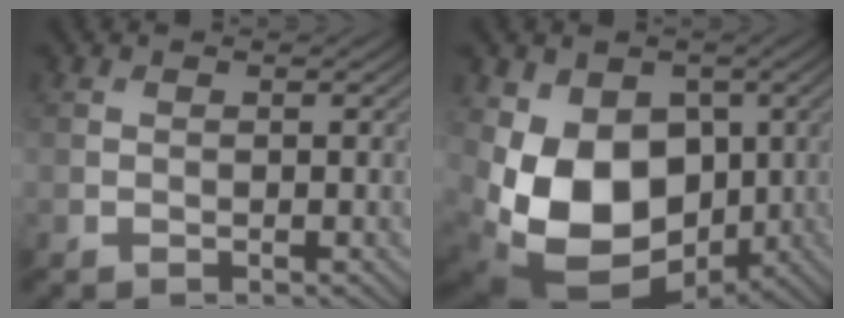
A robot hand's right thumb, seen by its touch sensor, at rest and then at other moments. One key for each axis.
{"total": 13.4, "fx": -0.7, "fy": 9.9, "fz": 9.1, "tx": -0.184, "ty": -0.032, "tz": -0.011}